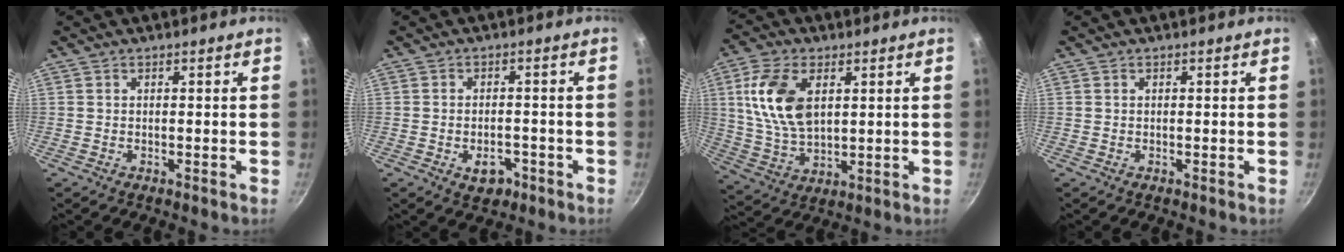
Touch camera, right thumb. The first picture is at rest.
{"total": 4.6, "force": [-2.2, 3.0, 2.8], "torque": [-0.028, 0.016, -0.025]}
{"total": 13.5, "force": [3.7, 7.9, 10.4], "torque": [-0.190, -0.015, 0.077]}
{"total": 0.0}